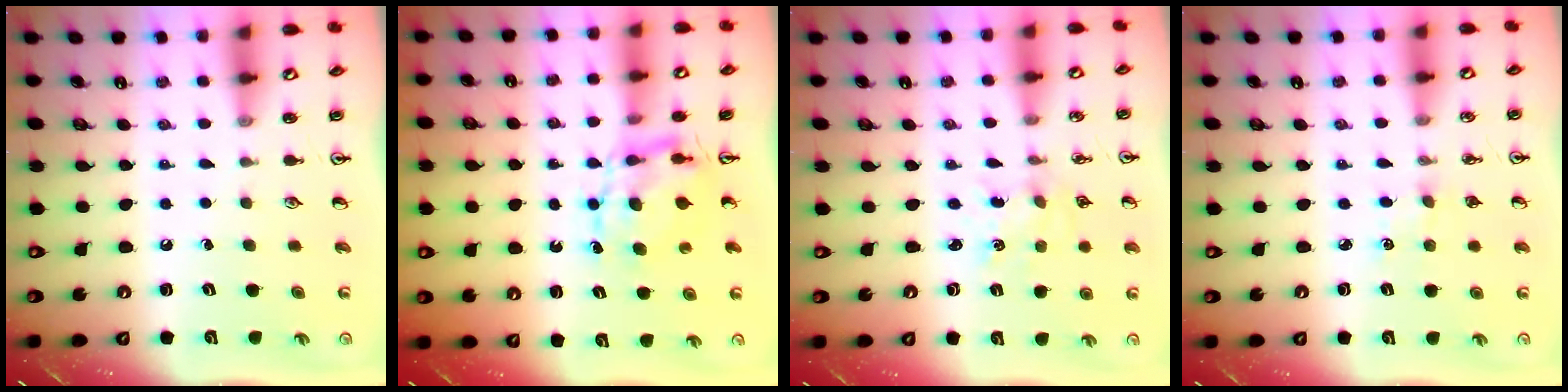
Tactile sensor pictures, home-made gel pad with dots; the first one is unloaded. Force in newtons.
{"total": 6.7, "press": 6.6, "slide": 0.7}
{"total": 2.3, "press": 2.3, "slide": 0.3}
{"total": 2.0, "press": 2.0, "slide": 0.3}